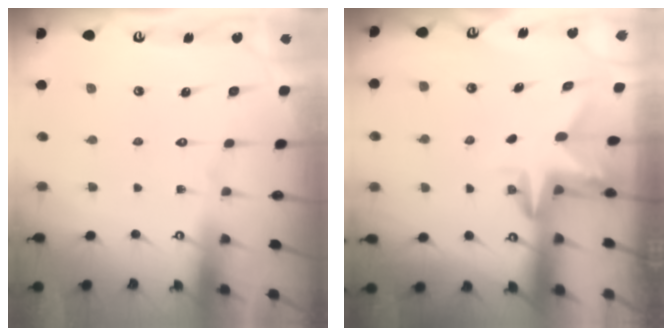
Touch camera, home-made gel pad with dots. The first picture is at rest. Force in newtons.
{"total": 2.9, "press": 2.9, "slide": 0.2}